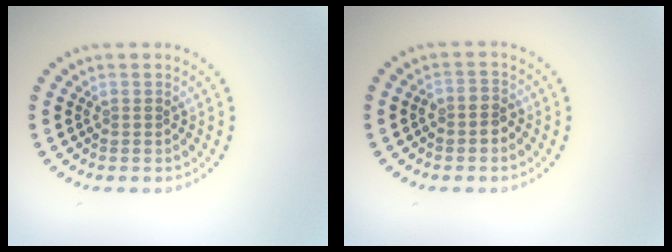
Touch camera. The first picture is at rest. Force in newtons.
{"total": 1.3, "press": 1.1, "slide": 0.7}